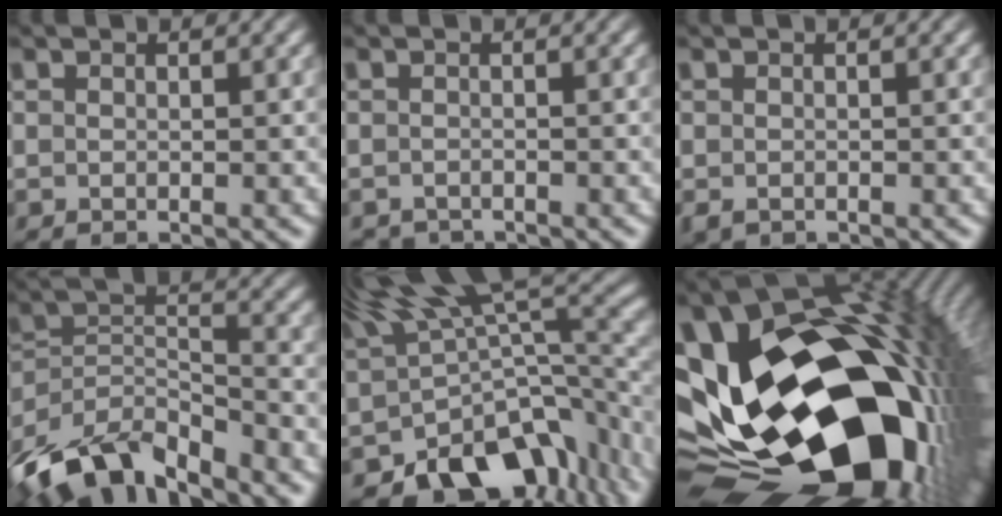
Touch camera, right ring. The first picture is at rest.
{"total": 2.4, "force": [-2.3, 0.2, -0.3], "torque": [0.001, -0.019, -0.032]}
{"total": 0.8, "force": [-0.6, 0.5, 0.3], "torque": [-0.009, -0.008, -0.006]}
{"total": 9.9, "force": [-5.8, 5.8, 5.6], "torque": [-0.123, -0.053, -0.075]}
{"total": 12.5, "force": [-3.8, 6.9, 9.7], "torque": [-0.126, -0.038, -0.038]}
{"total": 35.6, "force": [-4.7, 23.1, 26.6], "torque": [-0.453, -0.097, -0.041]}